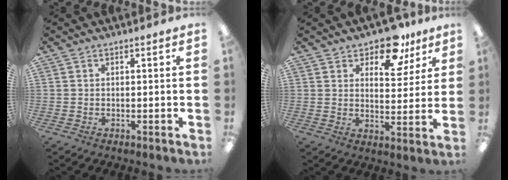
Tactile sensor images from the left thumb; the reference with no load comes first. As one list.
[{"total": 10.7, "force": [8.0, 5.2, 4.9], "torque": [-0.068, -0.043, 0.141]}]